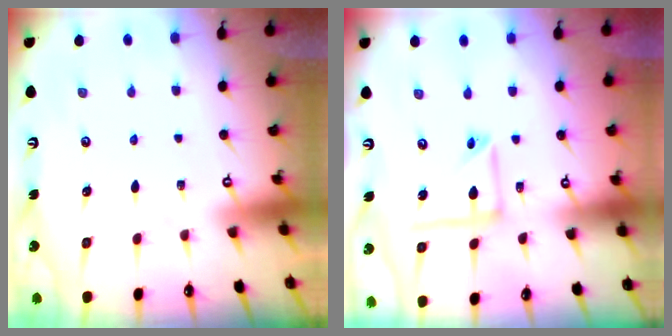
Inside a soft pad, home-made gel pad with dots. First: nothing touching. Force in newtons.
{"total": 8.1, "press": 8.1, "slide": 0.4}